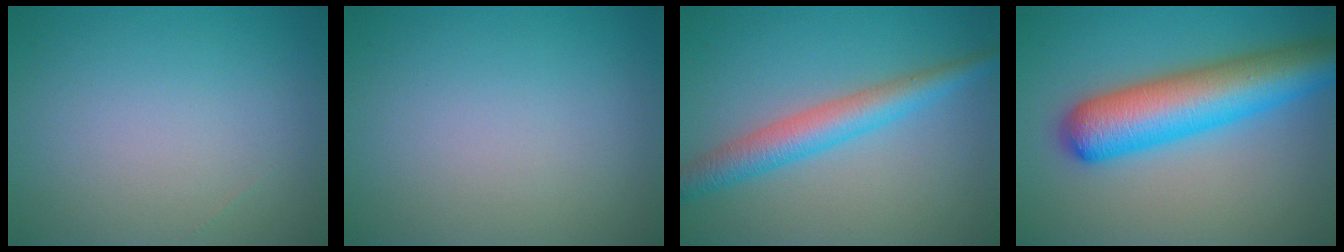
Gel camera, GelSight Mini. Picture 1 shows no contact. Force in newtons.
{"total": 0.0}
{"total": 4.2, "press": 4.2, "slide": 0.1}
{"total": 9.4, "press": 9.4, "slide": 0.4}